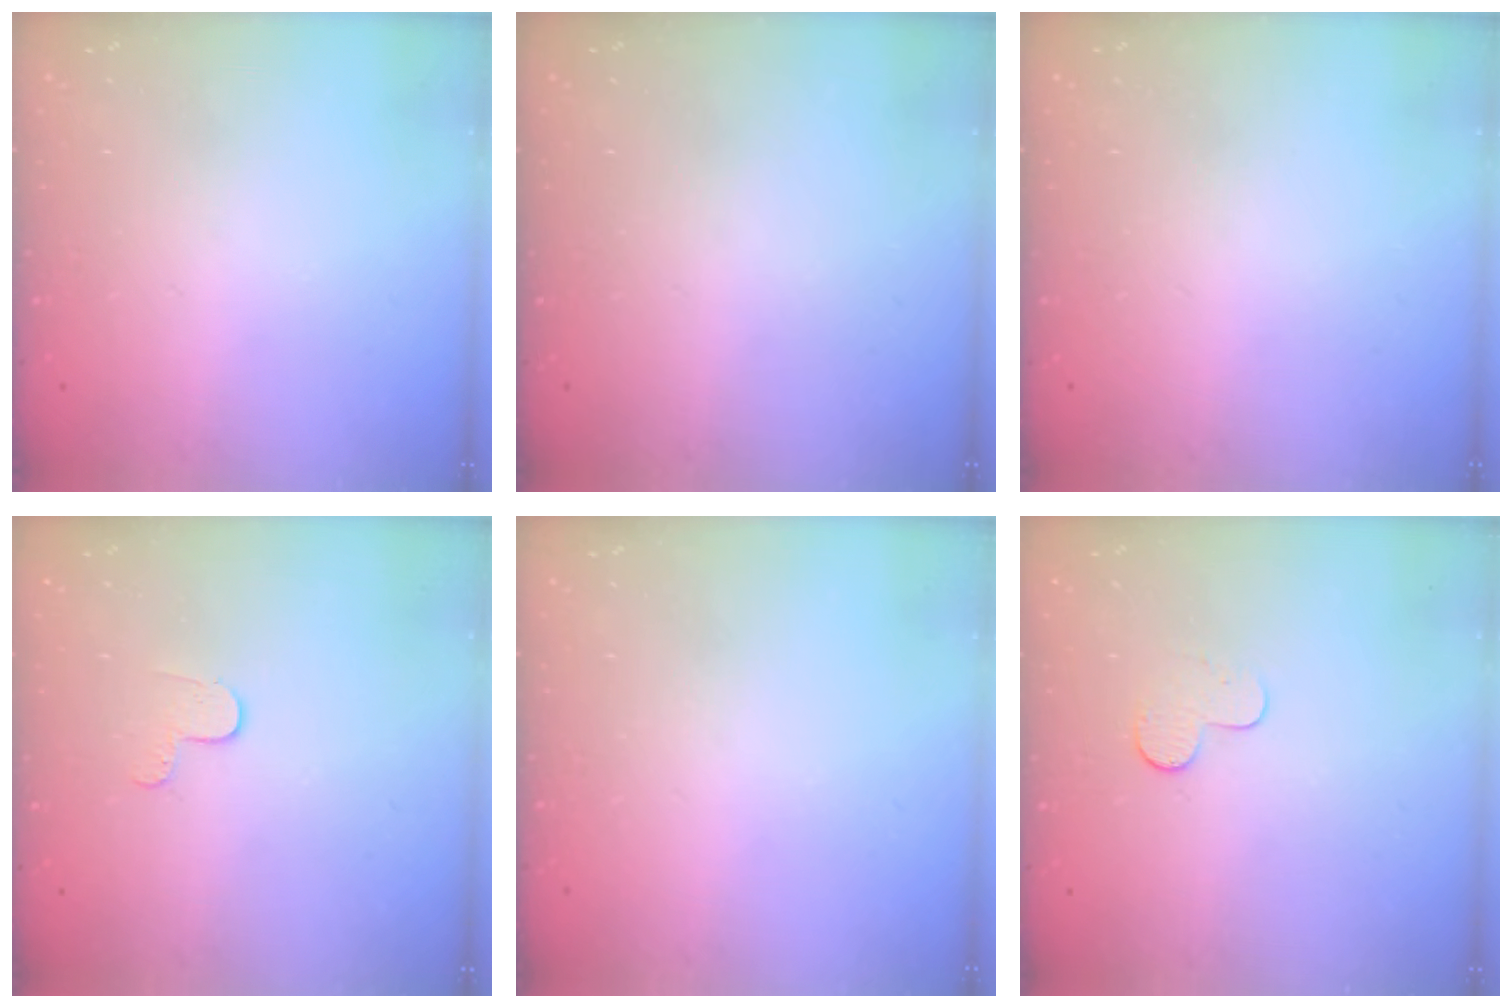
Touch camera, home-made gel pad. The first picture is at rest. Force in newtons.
{"total": 0.0}
{"total": 0.0}
{"total": 4.7, "press": 4.6, "slide": 0.4}
{"total": 0.0}
{"total": 5.0, "press": 5.0, "slide": 0.5}